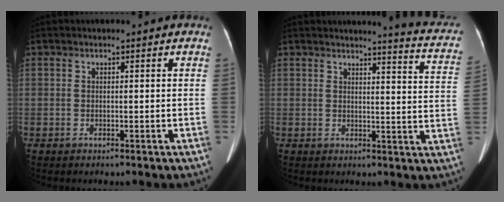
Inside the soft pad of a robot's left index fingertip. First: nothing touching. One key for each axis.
{"total": 10.2, "fx": 9.5, "fy": 0.2, "fz": 3.7, "tx": -0.033, "ty": -0.055, "tz": 0.079}